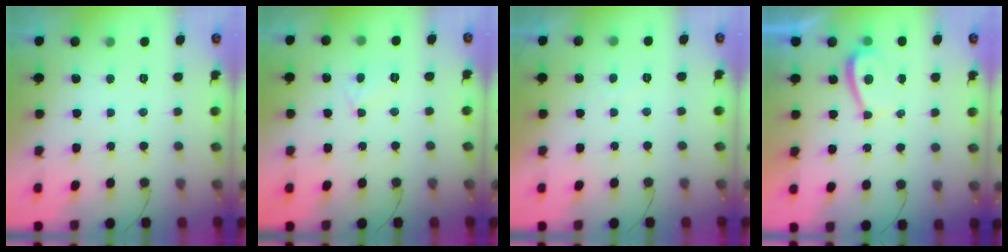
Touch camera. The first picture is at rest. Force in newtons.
{"total": 4.6, "press": 4.6, "slide": 0.5}
{"total": 0.5, "press": 0.2, "slide": 0.5}
{"total": 2.8, "press": 2.7, "slide": 0.5}